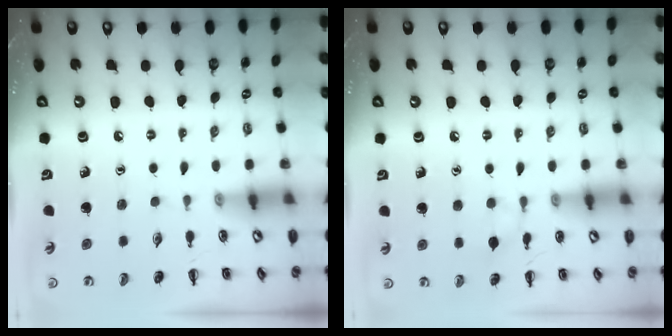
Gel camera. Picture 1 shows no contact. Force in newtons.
{"total": 6.0, "press": 5.7, "slide": 1.9}